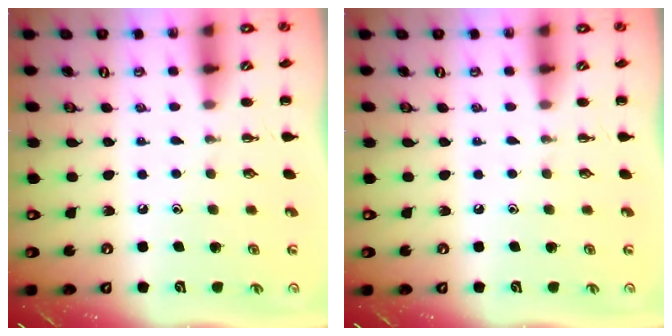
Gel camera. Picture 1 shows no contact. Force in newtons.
{"total": 0.0}